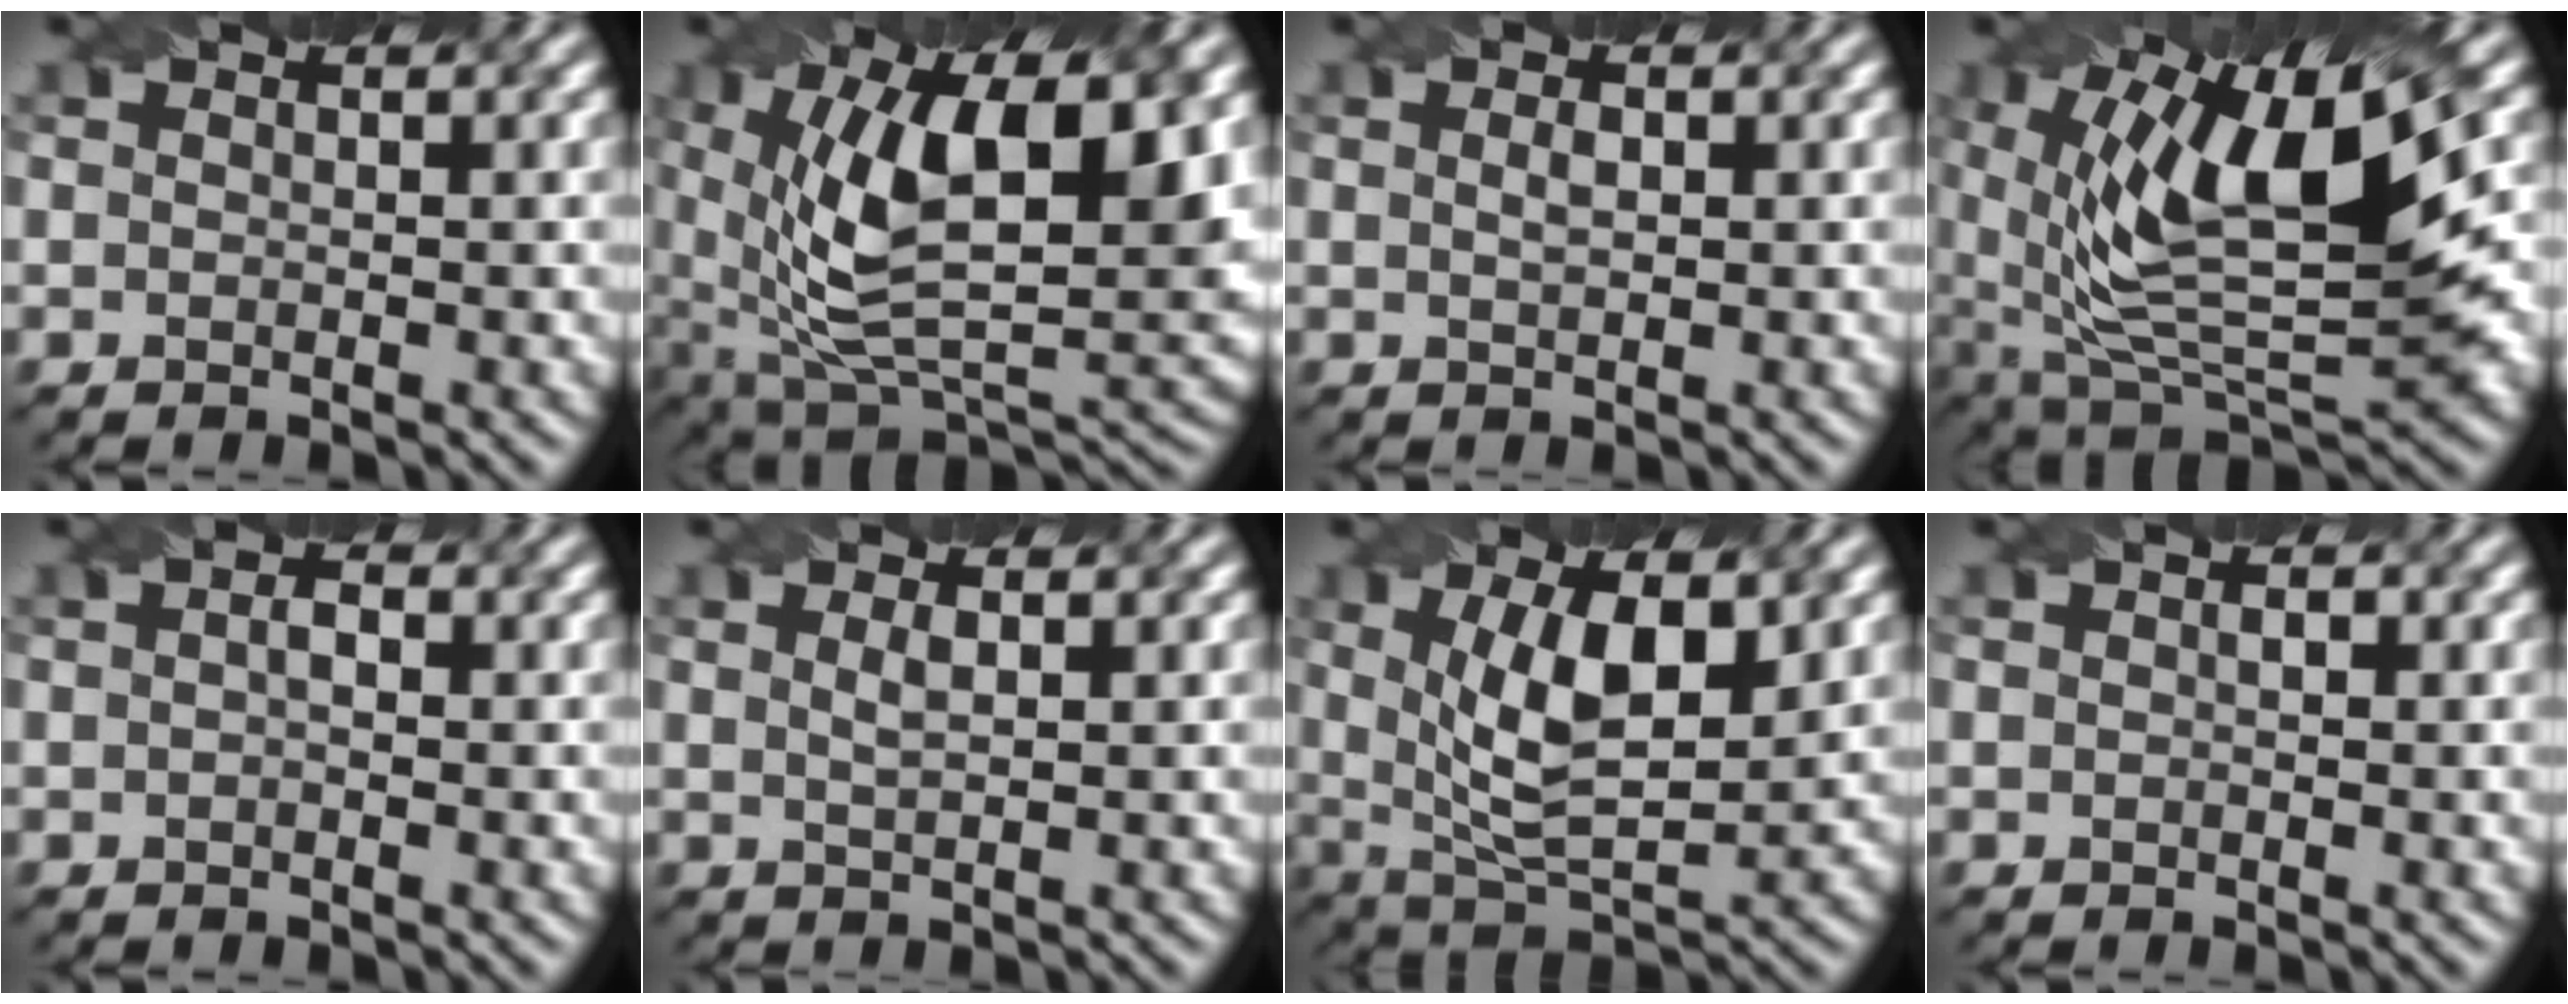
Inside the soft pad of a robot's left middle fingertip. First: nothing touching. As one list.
[{"total": 15.4, "force": [3.7, 7.7, 12.9], "torque": [-0.220, -0.003, 0.062]}, {"total": 1.2, "force": [0.3, 0.5, 1.0], "torque": [-0.023, 0.001, 0.008]}, {"total": 13.0, "force": [3.0, 5.2, 11.6], "torque": [-0.205, -0.003, 0.052]}, {"total": 1.6, "force": [0.3, 0.9, 1.3], "torque": [-0.017, -0.001, -0.005]}, {"total": 1.4, "force": [0.5, 0.5, 1.2], "torque": [-0.025, 0.001, 0.012]}, {"total": 7.8, "force": [1.7, 3.1, 7.0], "torque": [-0.136, -0.005, 0.030]}, {"total": 0.6, "force": [0.0, 0.3, 0.5], "torque": [-0.008, 0.000, 0.000]}]